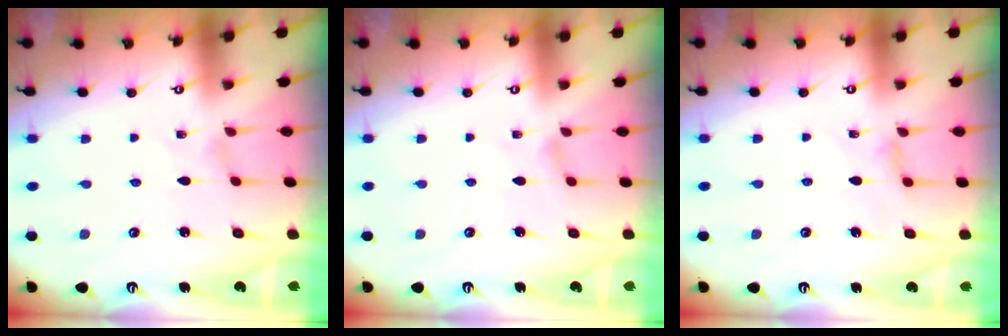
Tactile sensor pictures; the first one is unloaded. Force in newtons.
{"total": 0.0}
{"total": 2.8, "press": 2.8, "slide": 0.3}